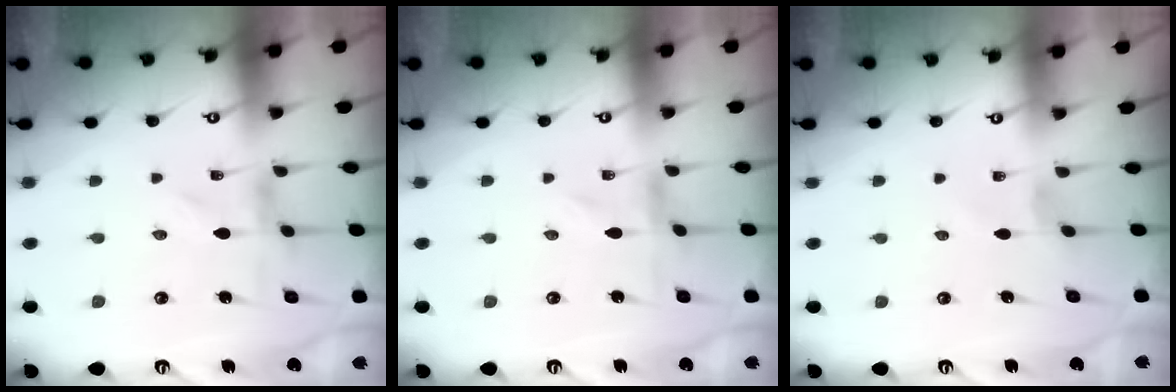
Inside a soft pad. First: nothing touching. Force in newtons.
{"total": 0.0}
{"total": 0.0}